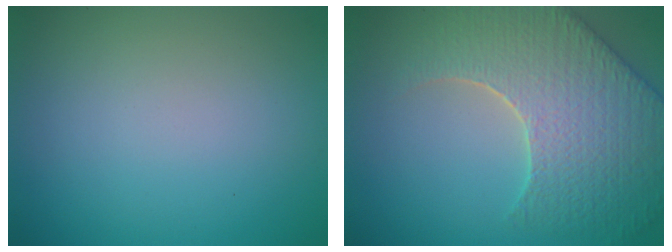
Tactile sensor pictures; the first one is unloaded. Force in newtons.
{"total": 7.8, "press": 6.2, "slide": 4.8}